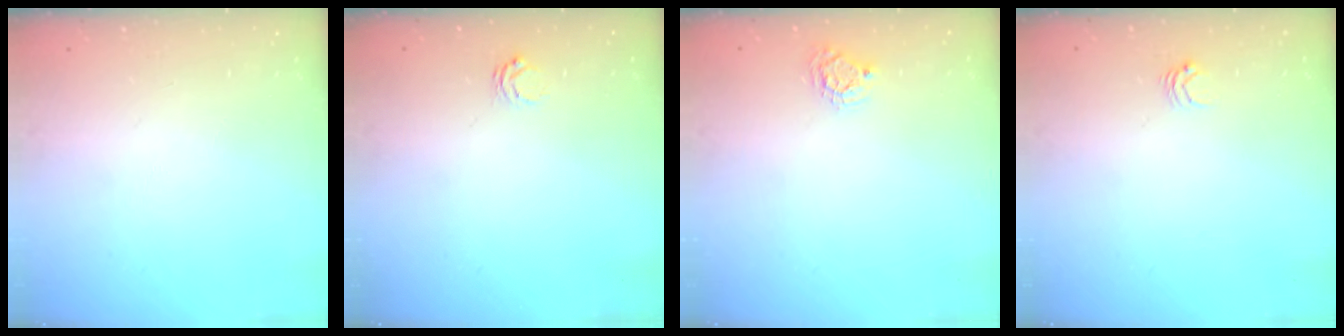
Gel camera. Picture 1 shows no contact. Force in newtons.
{"total": 2.5, "press": 2.5, "slide": 0.2}
{"total": 5.4, "press": 5.4, "slide": 0.3}
{"total": 2.9, "press": 2.8, "slide": 0.4}